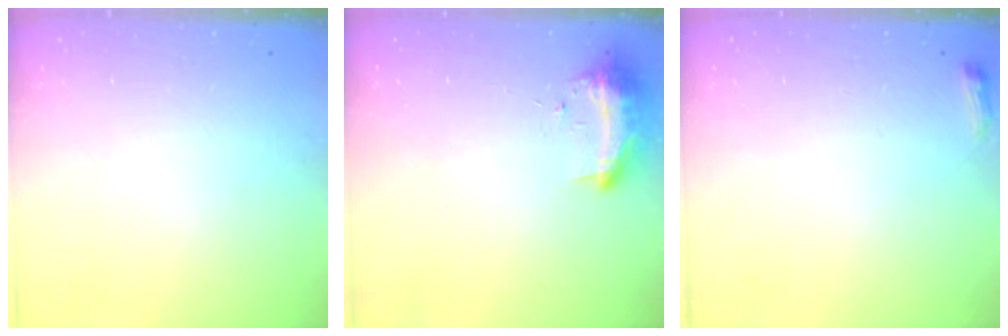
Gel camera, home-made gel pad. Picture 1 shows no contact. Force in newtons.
{"total": 9.9, "press": 9.8, "slide": 1.0}
{"total": 4.7, "press": 4.6, "slide": 0.8}